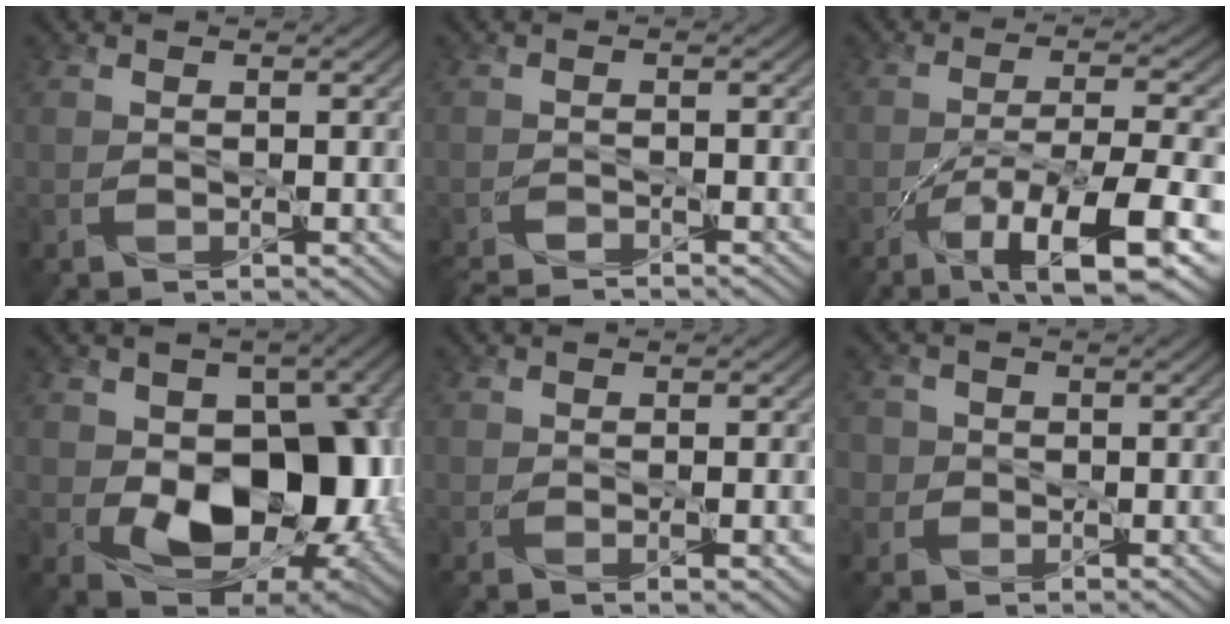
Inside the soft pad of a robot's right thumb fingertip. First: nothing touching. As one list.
[{"total": 3.9, "force": [-3.7, 0.1, 1.3], "torque": [-0.036, -0.007, -0.066]}, {"total": 12.5, "force": [-7.0, 2.7, 10.0], "torque": [-0.177, -0.006, -0.114]}, {"total": 13.4, "force": [-1.5, 8.9, 9.9], "torque": [-0.136, -0.023, -0.018]}, {"total": 1.3, "force": [-0.3, 0.1, 1.3], "torque": [-0.023, -0.005, -0.003]}, {"total": 3.3, "force": [0.3, 3.2, 0.8], "torque": [-0.023, 0.004, -0.004]}]